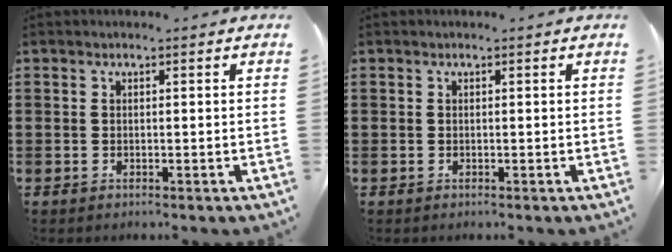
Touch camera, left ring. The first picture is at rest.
{"total": 0.0}